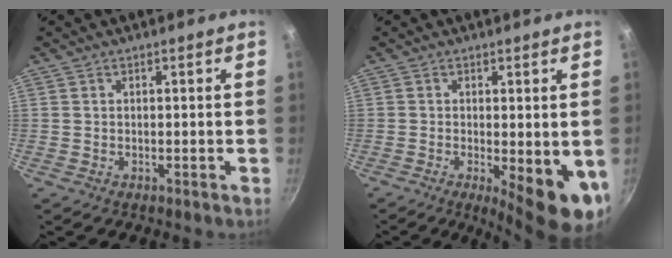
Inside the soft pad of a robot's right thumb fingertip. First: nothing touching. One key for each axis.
{"total": 10.5, "fx": -2.0, "fy": 3.2, "fz": 9.8, "tx": -0.109, "ty": -0.014, "tz": -0.017}